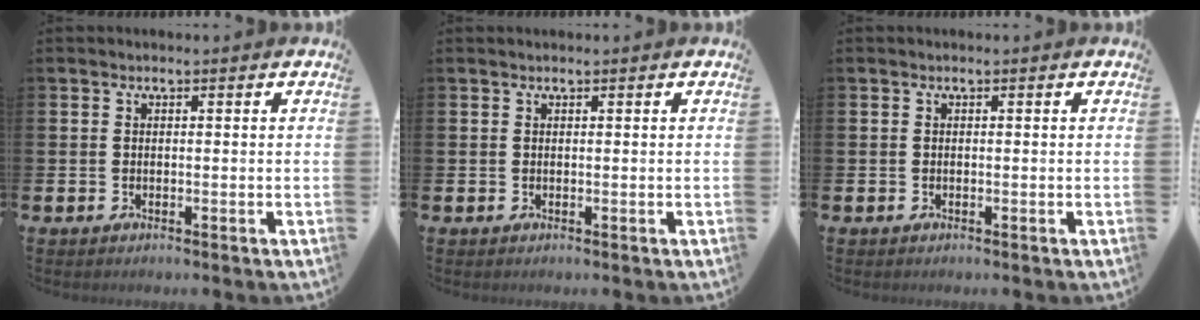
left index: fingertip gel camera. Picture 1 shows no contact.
{"total": 0.0}
{"total": 0.0}